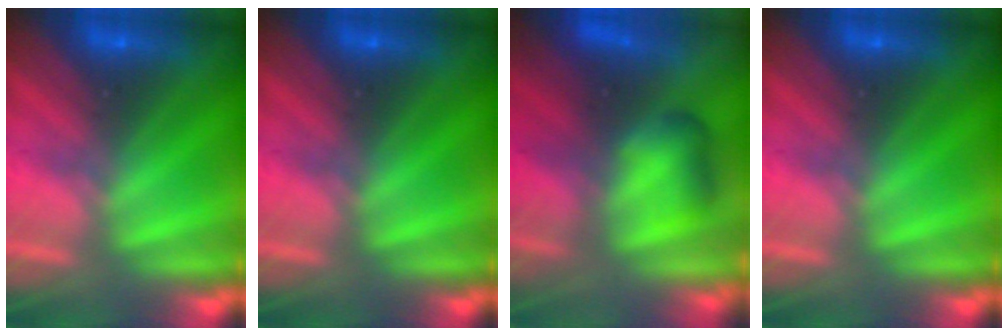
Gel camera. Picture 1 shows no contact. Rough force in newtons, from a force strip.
{"total": 0.0}
{"total": 9.1}
{"total": 0.0}